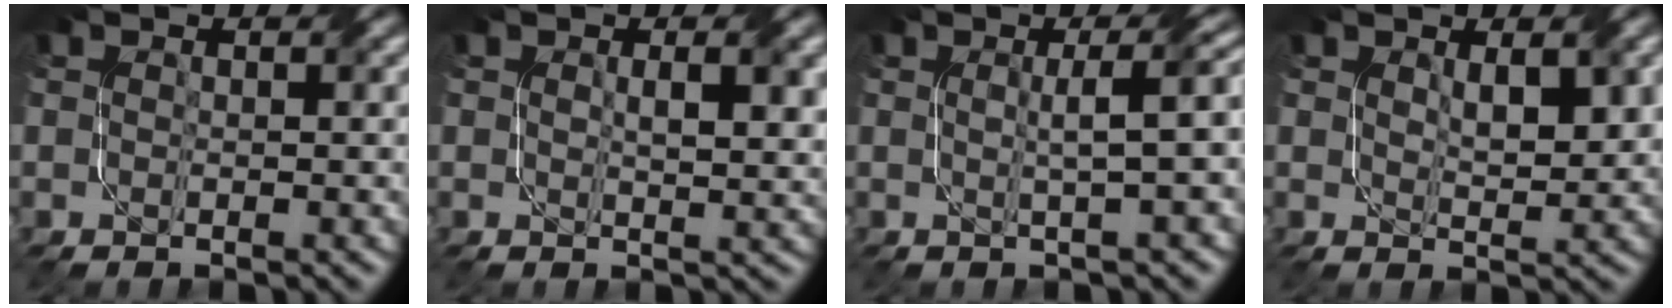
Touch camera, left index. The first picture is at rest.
{"total": 2.9, "force": [0.8, 0.8, 2.7], "torque": [-0.043, -0.001, 0.015]}
{"total": 4.7, "force": [0.5, 1.2, 4.5], "torque": [-0.044, 0.020, 0.006]}
{"total": 2.8, "force": [1.1, 1.2, 2.4], "torque": [-0.041, -0.006, 0.024]}